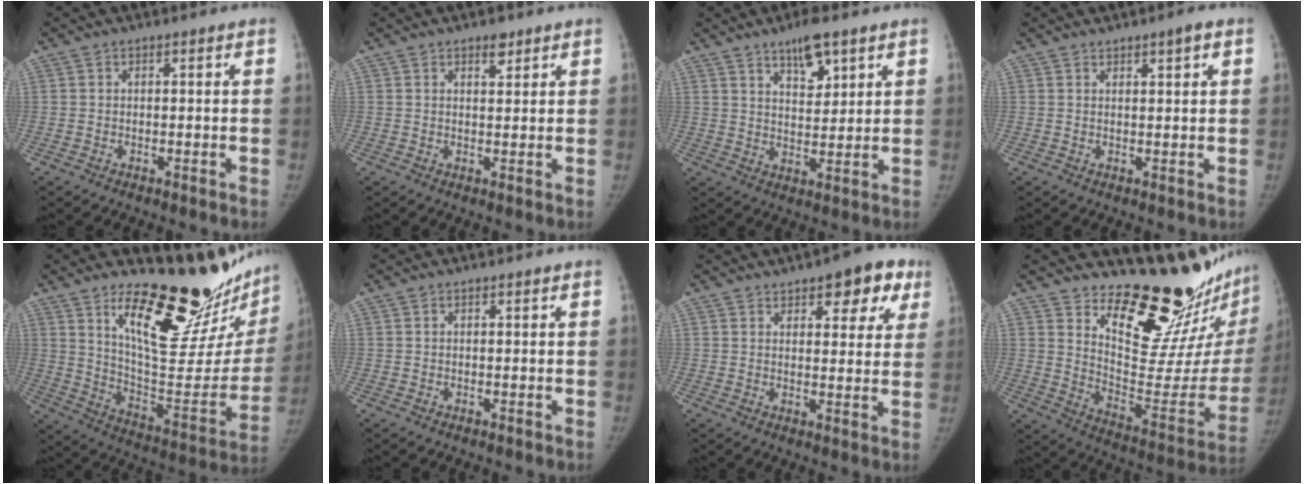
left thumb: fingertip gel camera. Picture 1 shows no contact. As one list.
[{"total": 2.5, "force": [1.8, 1.1, 1.4], "torque": [-0.012, -0.011, 0.028]}, {"total": 7.3, "force": [4.9, 2.5, 4.8], "torque": [-0.062, -0.031, 0.081]}, {"total": 2.3, "force": [1.5, 0.5, 1.7], "torque": [-0.022, -0.008, 0.021]}, {"total": 26.0, "force": [19.6, 7.3, 15.5], "torque": [-0.176, -0.153, 0.295]}, {"total": 0.0}, {"total": 10.2, "force": [5.8, 4.7, 7.0], "torque": [-0.043, -0.016, 0.069]}, {"total": 23.6, "force": [19.5, 6.9, 11.3], "torque": [-0.110, -0.188, 0.281]}]